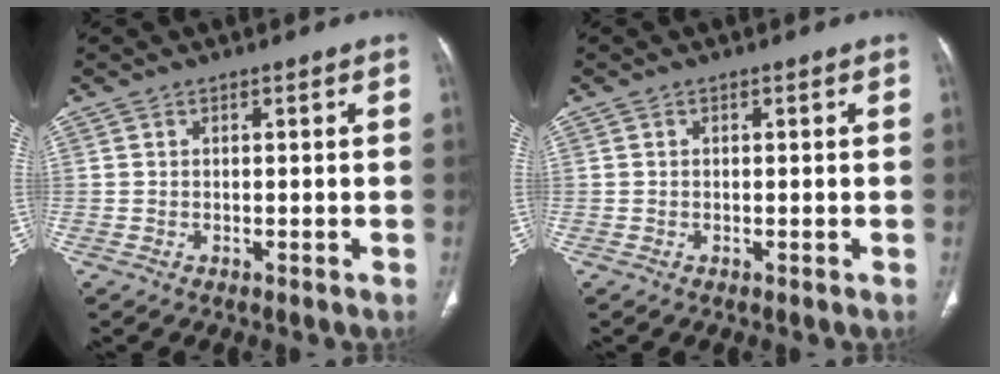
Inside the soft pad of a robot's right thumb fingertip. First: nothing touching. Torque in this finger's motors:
{"motor_torque": [-0.37, -0.04, -0.35, 0.36, -0.03]}